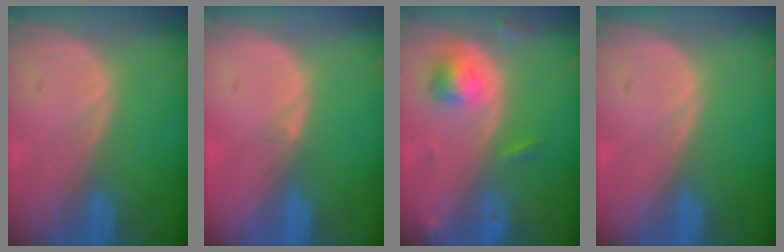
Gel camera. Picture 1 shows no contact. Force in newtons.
{"total": 0.6, "press": 0.5, "slide": 0.4}
{"total": 4.8, "press": 4.6, "slide": 1.1}
{"total": 0.0}